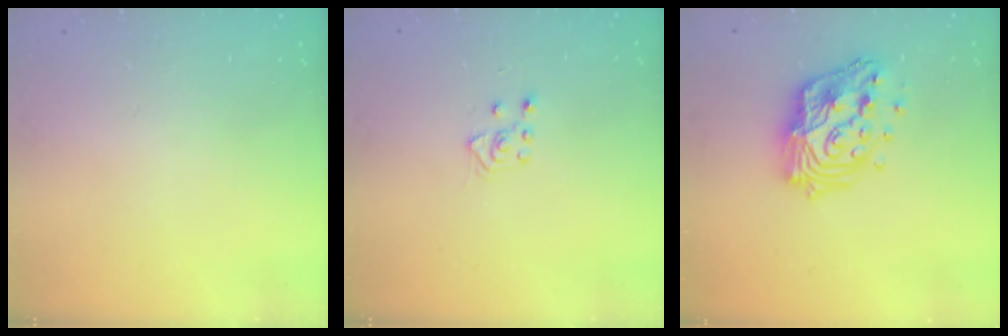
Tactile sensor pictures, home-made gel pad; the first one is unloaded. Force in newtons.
{"total": 4.9, "press": 4.8, "slide": 0.8}
{"total": 15.9, "press": 15.9, "slide": 1.0}